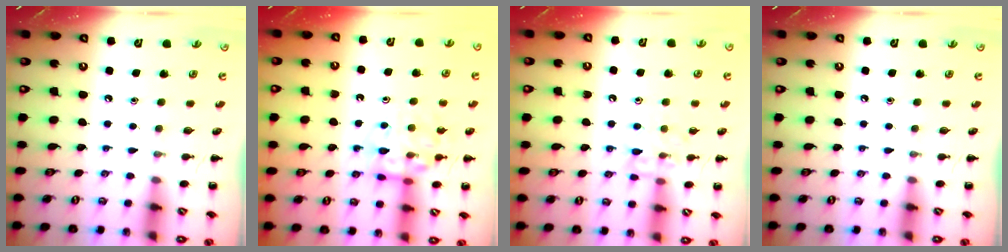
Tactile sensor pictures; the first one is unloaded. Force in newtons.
{"total": 11.9, "press": 11.8, "slide": 1.7}
{"total": 9.4, "press": 9.4, "slide": 0.8}
{"total": 0.0}